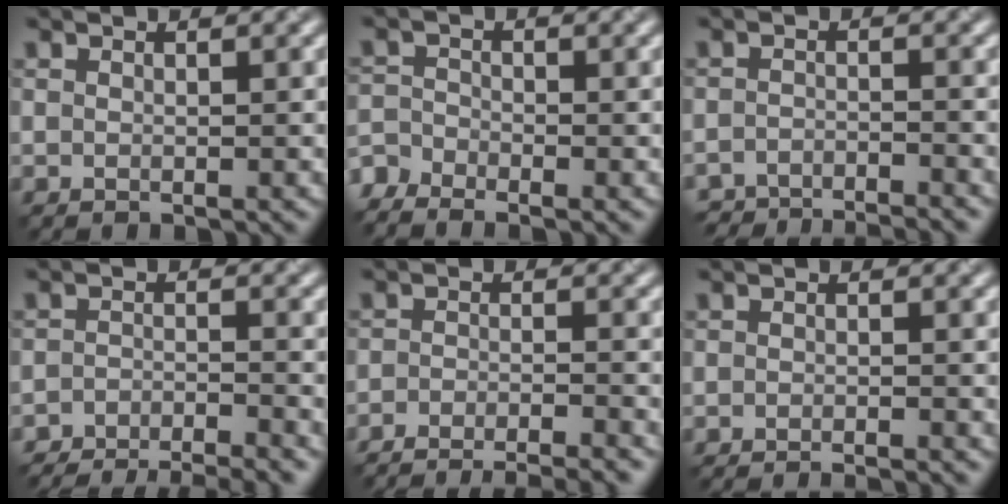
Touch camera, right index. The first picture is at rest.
{"total": 3.3, "force": [-3.0, 0.8, 0.9], "torque": [-0.028, -0.013, -0.058]}
{"total": 4.8, "force": [-4.8, 0.2, 0.4], "torque": [-0.005, -0.008, -0.075]}
{"total": 7.9, "force": [-7.4, 1.2, 2.3], "torque": [-0.036, -0.017, -0.115]}
{"total": 8.9, "force": [-8.1, 1.9, 3.1], "torque": [-0.032, -0.008, -0.110]}
{"total": 3.2, "force": [-3.0, 0.2, 1.2], "torque": [-0.013, 0.002, -0.042]}